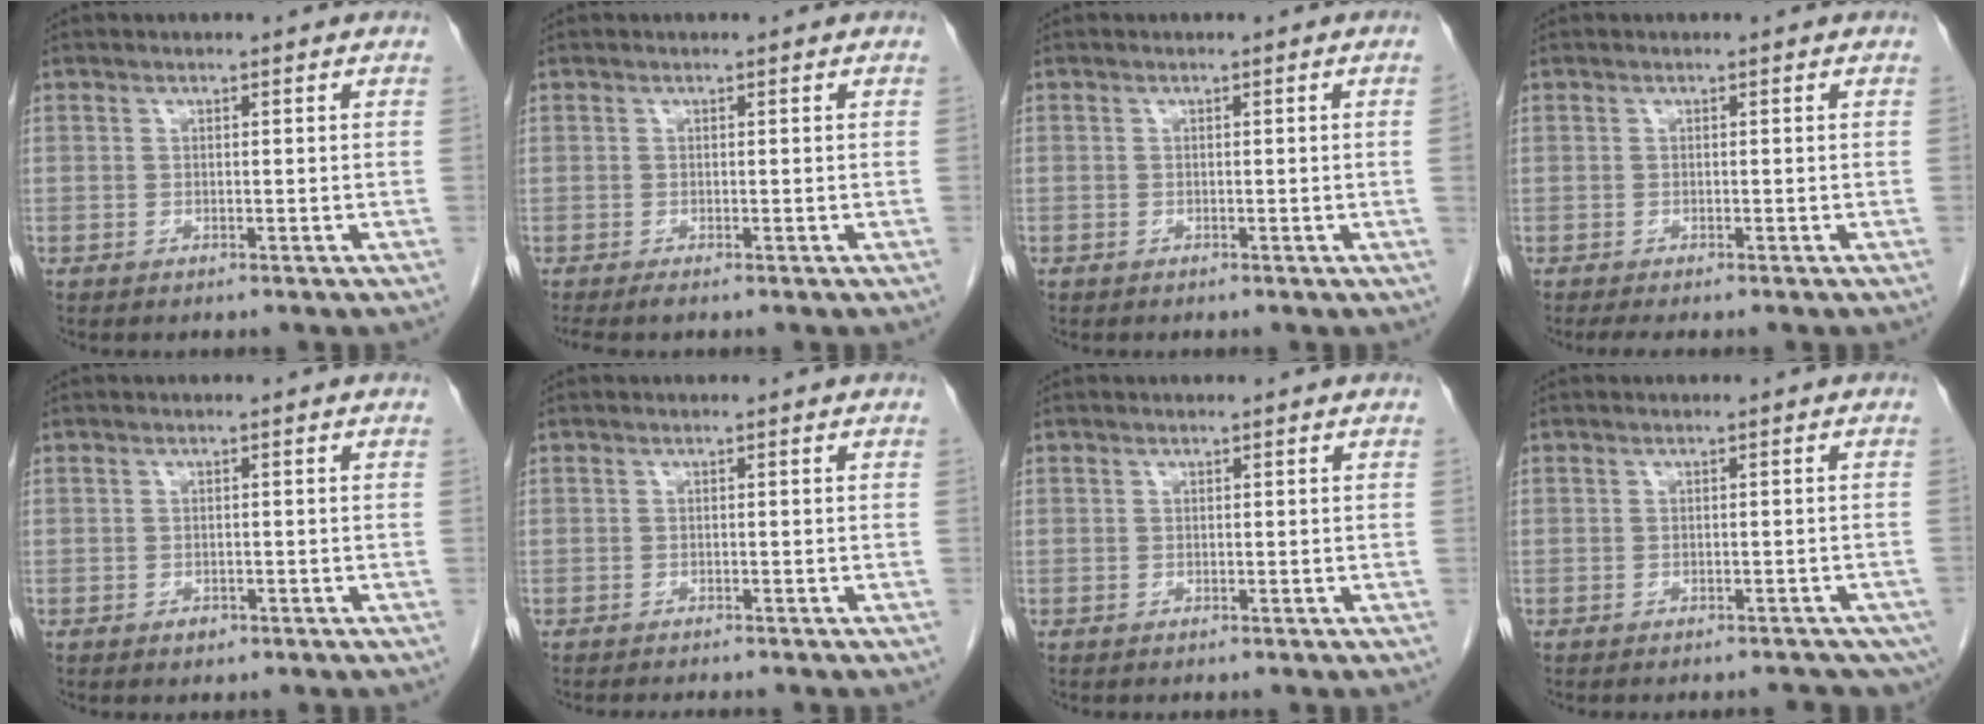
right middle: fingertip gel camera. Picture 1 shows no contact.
{"total": 1.4, "force": [-1.2, -0.2, 0.8], "torque": [-0.015, -0.004, -0.021]}
{"total": 0.9, "force": [-0.2, -0.4, 0.8], "torque": [-0.003, 0.002, -0.004]}
{"total": 3.2, "force": [-2.7, 0.5, 1.8], "torque": [-0.024, -0.008, -0.034]}
{"total": 1.1, "force": [-0.7, 0.7, 0.4], "torque": [-0.008, 0.002, -0.006]}
{"total": 3.0, "force": [-2.7, 0.4, 1.2], "torque": [-0.019, -0.005, -0.033]}
{"total": 0.0}
{"total": 9.8, "force": [-7.3, 4.3, 4.9], "torque": [-0.076, -0.009, -0.074]}